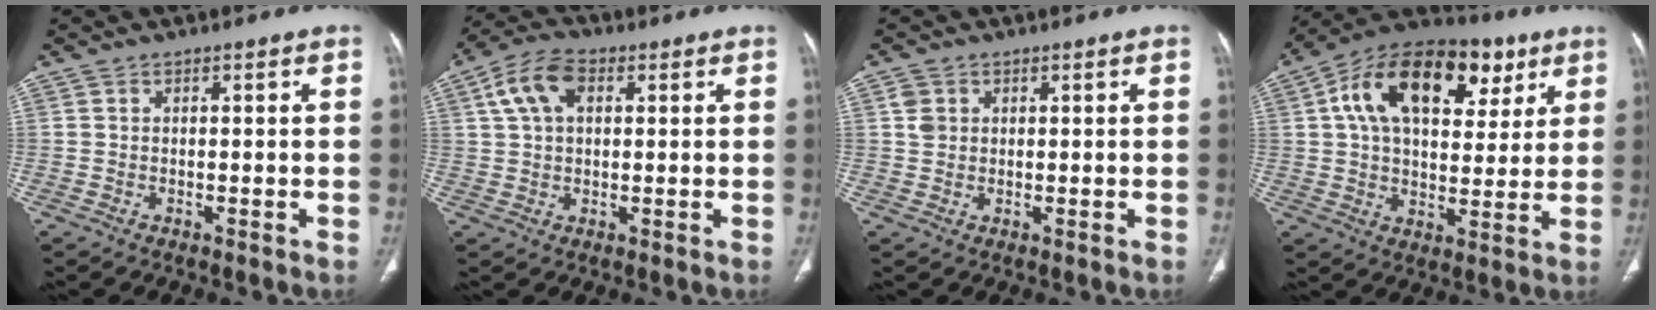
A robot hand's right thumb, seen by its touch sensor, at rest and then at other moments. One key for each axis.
{"total": 8.5, "fx": 2.7, "fy": 5.2, "fz": 6.1, "tx": -0.118, "ty": 0.016, "tz": 0.046}
{"total": 1.7, "fx": 0.5, "fy": 1.5, "fz": 0.7, "tx": -0.009, "ty": 0.001, "tz": 0.011}
{"total": 22.9, "fx": 8.8, "fy": 13.6, "fz": 16.2, "tx": -0.231, "ty": 0.017, "tz": 0.136}